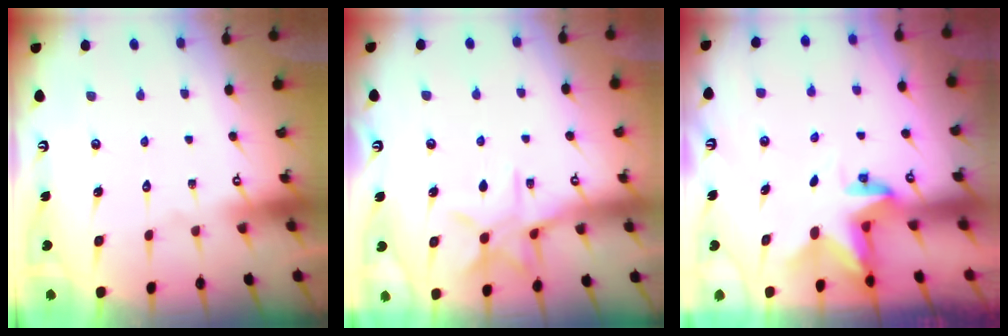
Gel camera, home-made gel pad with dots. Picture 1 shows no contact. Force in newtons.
{"total": 10.9, "press": 10.9, "slide": 0.8}
{"total": 3.0, "press": 3.0, "slide": 0.2}